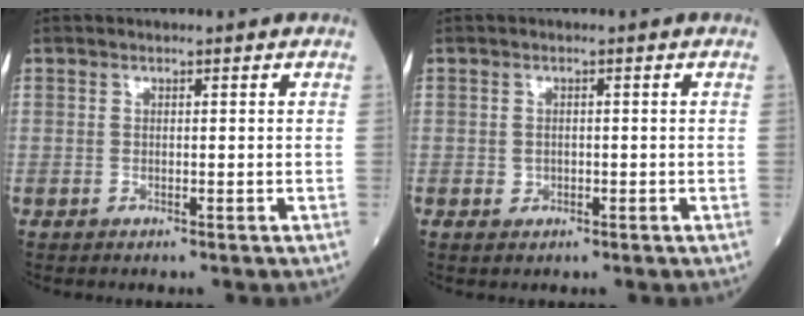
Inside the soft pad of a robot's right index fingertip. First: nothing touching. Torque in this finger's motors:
{"motor_torque": [-0.13, 0.02, 0.00, 0.00]}